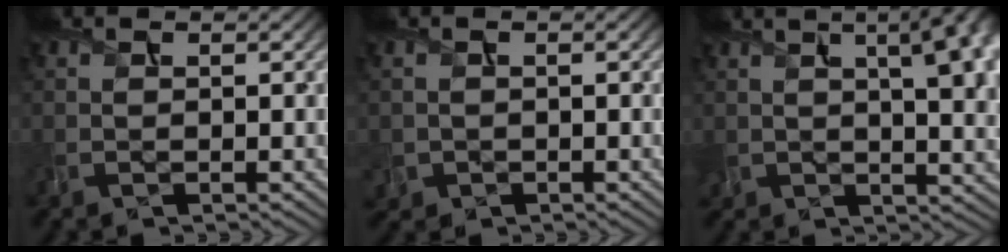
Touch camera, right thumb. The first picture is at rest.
{"total": 1.4, "force": [-0.4, 1.3, -0.4], "torque": [0.002, -0.012, -0.006]}
{"total": 14.9, "force": [4.1, 6.4, 12.8], "torque": [-0.165, 0.045, 0.062]}